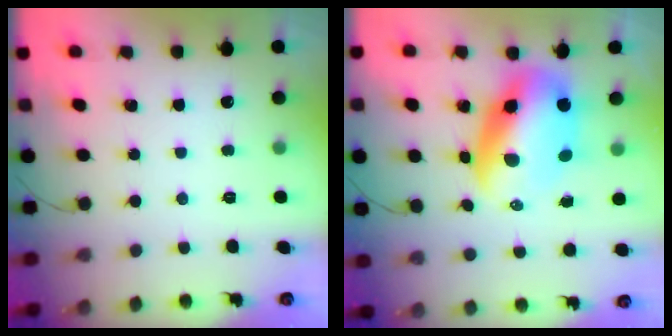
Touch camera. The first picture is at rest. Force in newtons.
{"total": 12.2, "press": 11.9, "slide": 2.8}